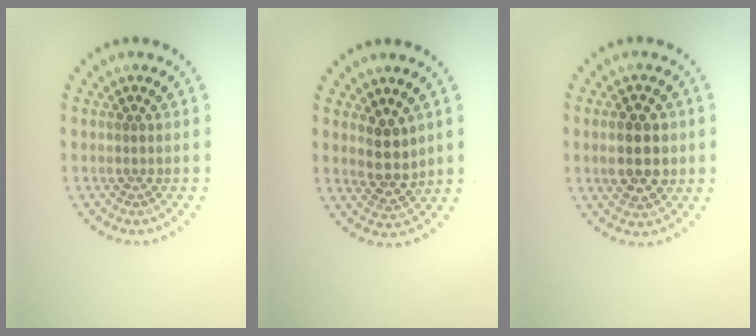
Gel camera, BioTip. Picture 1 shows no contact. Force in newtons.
{"total": 2.8, "press": 2.4, "slide": 1.5}
{"total": 3.9, "press": 3.9, "slide": 0.2}